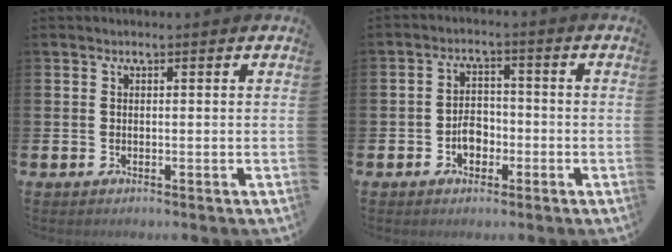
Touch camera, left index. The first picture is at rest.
{"total": 3.5, "force": [-1.4, 2.5, 2.0], "torque": [-0.029, 0.001, -0.031]}